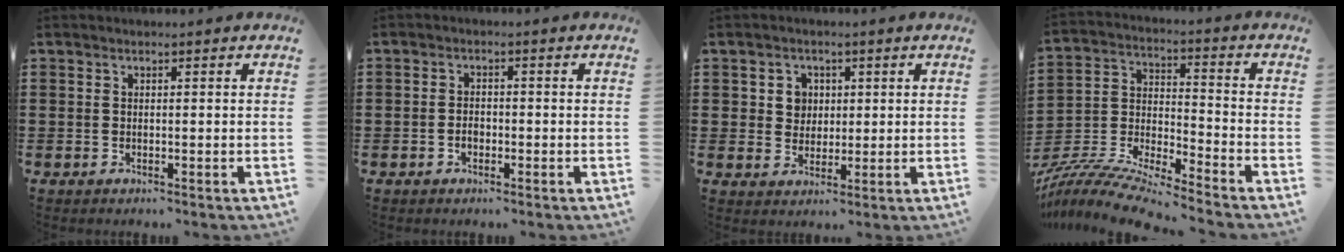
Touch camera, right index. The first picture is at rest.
{"total": 1.7, "force": [-0.7, 1.0, 1.2], "torque": [-0.024, 0.001, -0.013]}
{"total": 3.4, "force": [0.8, 3.2, 0.9], "torque": [-0.031, 0.012, 0.012]}
{"total": 8.9, "force": [-8.6, 0.0, 2.4], "torque": [-0.063, -0.005, -0.177]}